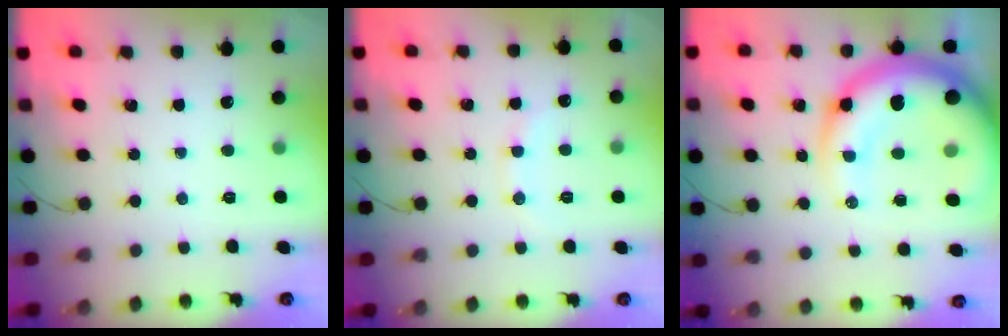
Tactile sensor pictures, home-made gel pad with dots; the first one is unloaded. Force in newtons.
{"total": 5.7, "press": 5.5, "slide": 1.7}
{"total": 20.5, "press": 20.0, "slide": 4.7}